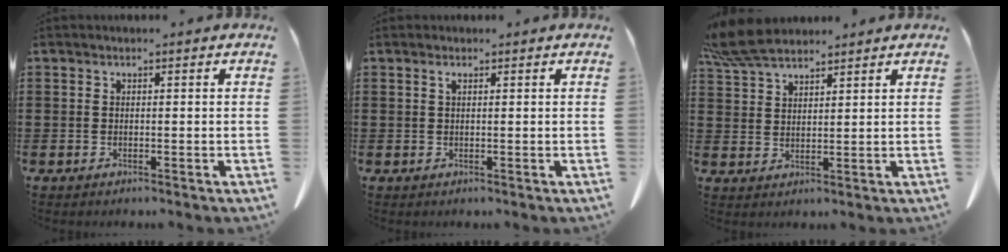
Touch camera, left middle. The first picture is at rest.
{"total": 0.8, "force": [0.5, 0.2, 0.7], "torque": [-0.015, 0.000, 0.010]}
{"total": 6.9, "force": [5.9, 1.7, 3.2], "torque": [-0.088, -0.013, 0.112]}